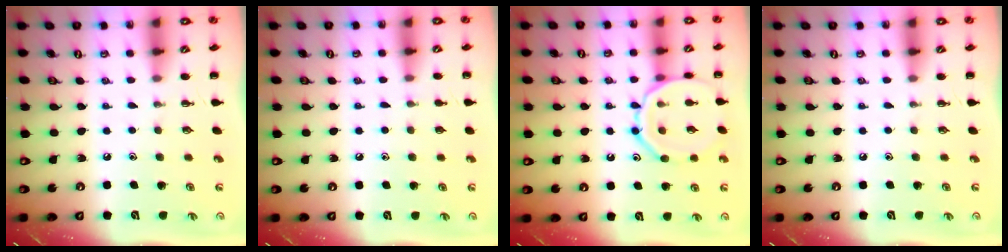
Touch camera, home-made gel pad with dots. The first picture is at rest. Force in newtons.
{"total": 2.6, "press": 2.4, "slide": 1.0}
{"total": 13.8, "press": 13.8, "slide": 0.6}
{"total": 0.0}